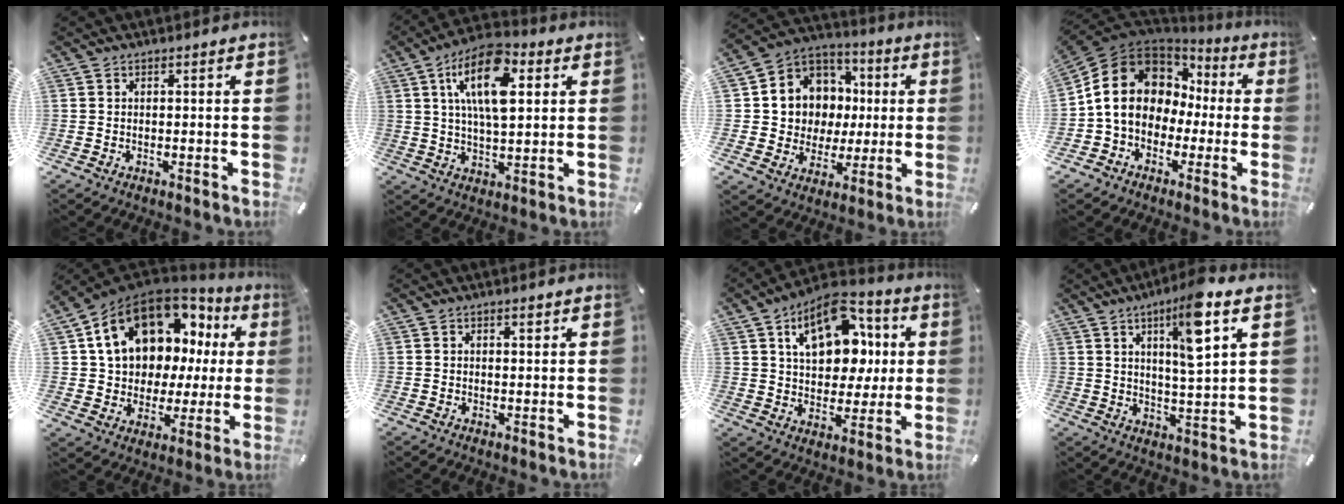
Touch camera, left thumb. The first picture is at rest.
{"total": 15.2, "force": [5.4, 7.1, 12.2], "torque": [-0.227, -0.005, 0.089]}
{"total": 11.1, "force": [0.7, 11.0, 1.5], "torque": [-0.032, -0.016, 0.026]}
{"total": 15.5, "force": [0.7, 13.2, 8.1], "torque": [-0.169, 0.007, 0.015]}
{"total": 17.6, "force": [7.7, 12.4, 9.8], "torque": [-0.170, -0.045, 0.146]}
{"total": 1.2, "force": [0.5, 0.5, 0.9], "torque": [-0.018, 0.003, 0.009]}
{"total": 18.0, "force": [6.6, 12.1, 11.6], "torque": [-0.188, -0.018, 0.119]}
{"total": 11.4, "force": [5.5, 2.0, 9.7], "torque": [-0.148, -0.022, 0.082]}